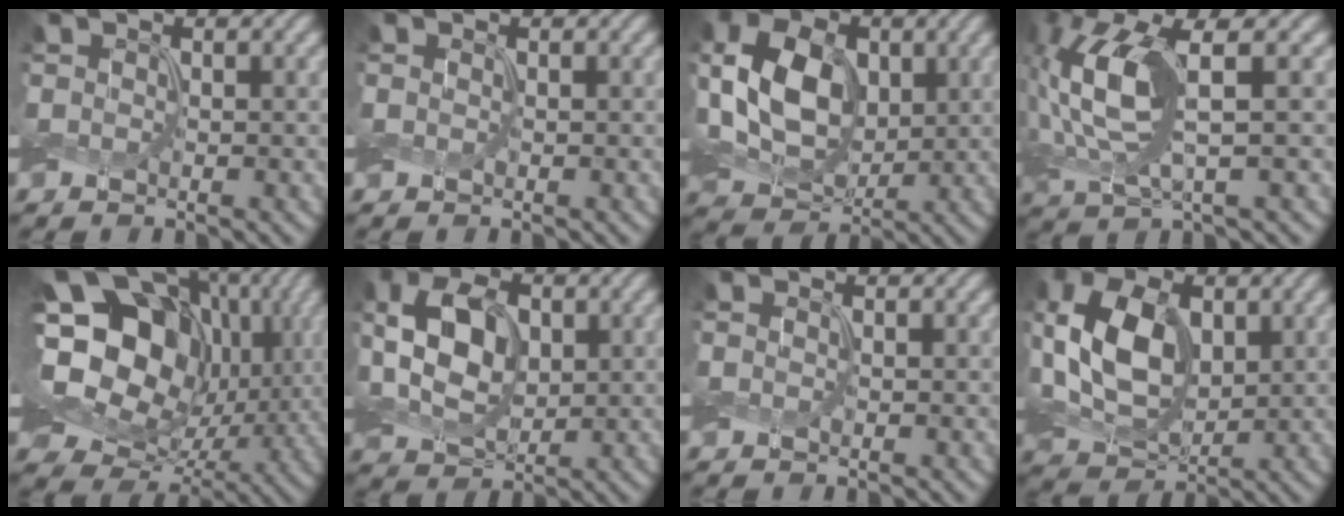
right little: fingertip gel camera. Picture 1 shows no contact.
{"total": 0.0}
{"total": 8.4, "force": [0.1, 6.0, 5.8], "torque": [-0.140, 0.000, -0.002]}
{"total": 8.1, "force": [0.6, 3.1, 7.4], "torque": [-0.185, -0.001, 0.016]}
{"total": 17.5, "force": [1.1, 14.2, 10.1], "torque": [-0.198, 0.013, 0.020]}
{"total": 7.0, "force": [0.0, 4.7, 5.2], "torque": [-0.121, 0.007, -0.004]}
{"total": 0.0}
{"total": 9.0, "force": [0.5, 6.0, 6.7], "torque": [-0.170, 0.003, 0.007]}